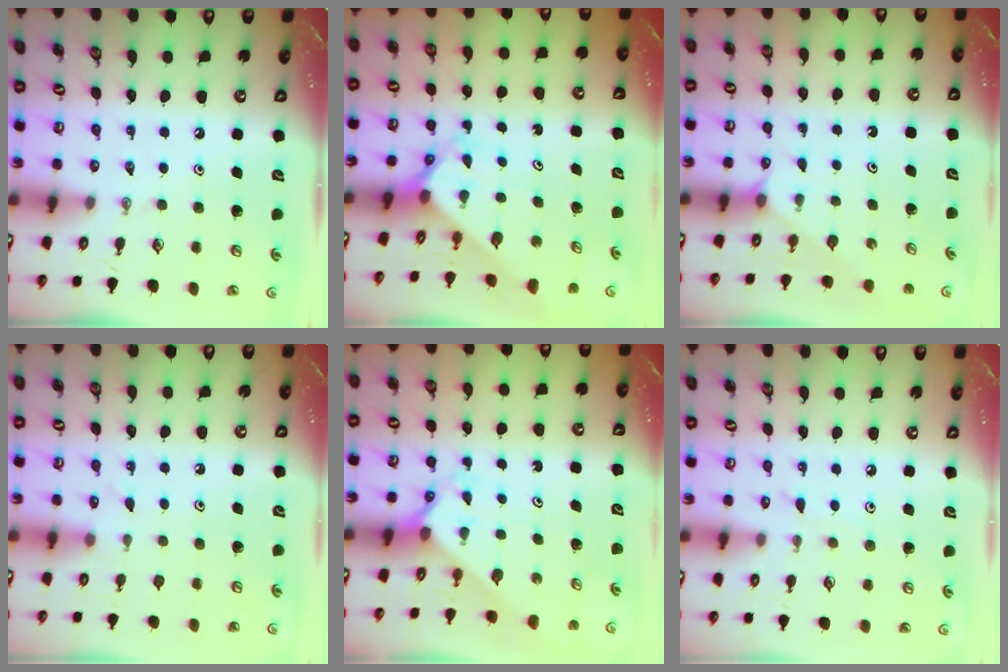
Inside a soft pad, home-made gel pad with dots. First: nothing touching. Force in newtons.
{"total": 2.3, "press": 2.3, "slide": 0.2}
{"total": 2.1, "press": 2.0, "slide": 0.3}
{"total": 4.5, "press": 4.5, "slide": 0.6}
{"total": 1.9, "press": 1.9, "slide": 0.2}
{"total": 3.6, "press": 3.5, "slide": 0.6}